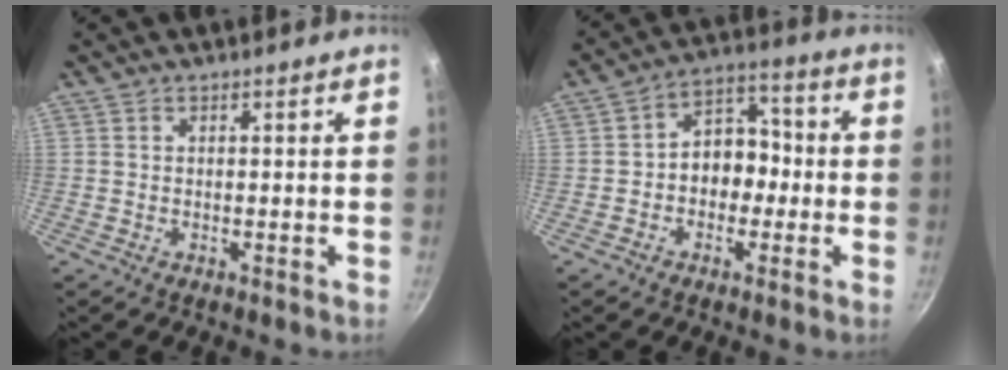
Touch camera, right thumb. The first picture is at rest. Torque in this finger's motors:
{"motor_torque": [-0.15, 0.36, 0.44, 0.29, 0.11]}